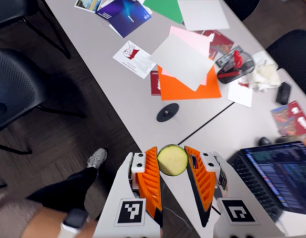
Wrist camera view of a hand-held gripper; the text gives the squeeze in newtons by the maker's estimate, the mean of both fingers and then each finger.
{"total": 8.2, "left": 8.0, "right": 8.4}